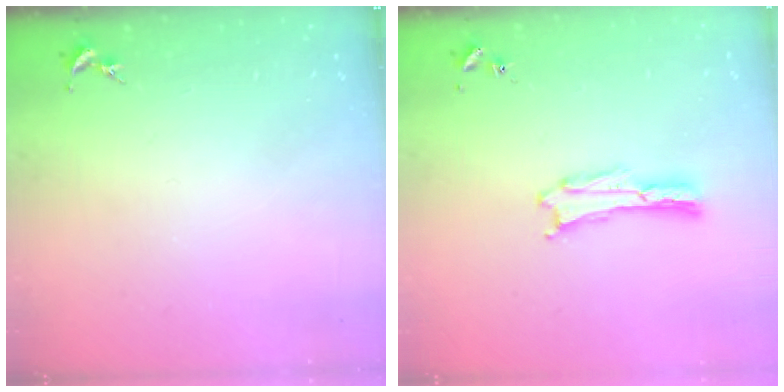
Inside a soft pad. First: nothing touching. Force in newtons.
{"total": 0.0}